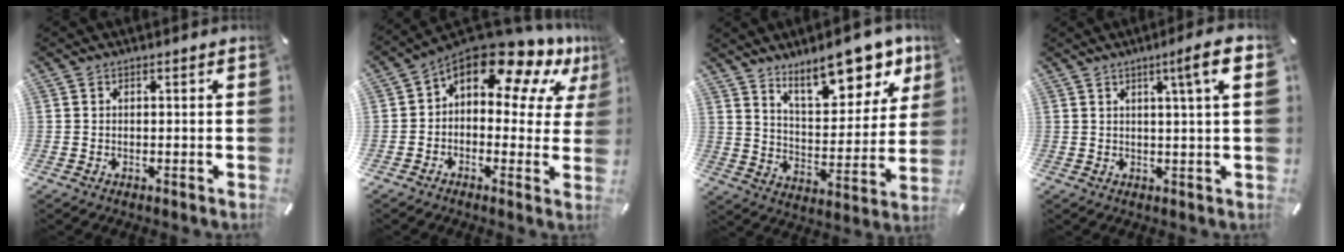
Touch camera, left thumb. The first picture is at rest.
{"total": 15.0, "force": [9.6, 6.6, 9.4], "torque": [-0.155, -0.075, 0.159]}
{"total": 16.3, "force": [12.4, 6.4, 8.5], "torque": [-0.118, -0.080, 0.211]}
{"total": 7.7, "force": [3.1, 0.3, 7.1], "torque": [-0.108, -0.007, 0.041]}